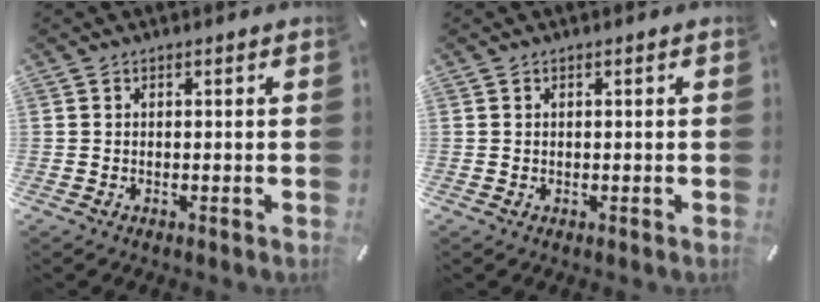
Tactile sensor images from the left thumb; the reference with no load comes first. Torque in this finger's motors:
{"motor_torque": [-0.03, 0.05, -0.07, 0.01, 0.00]}